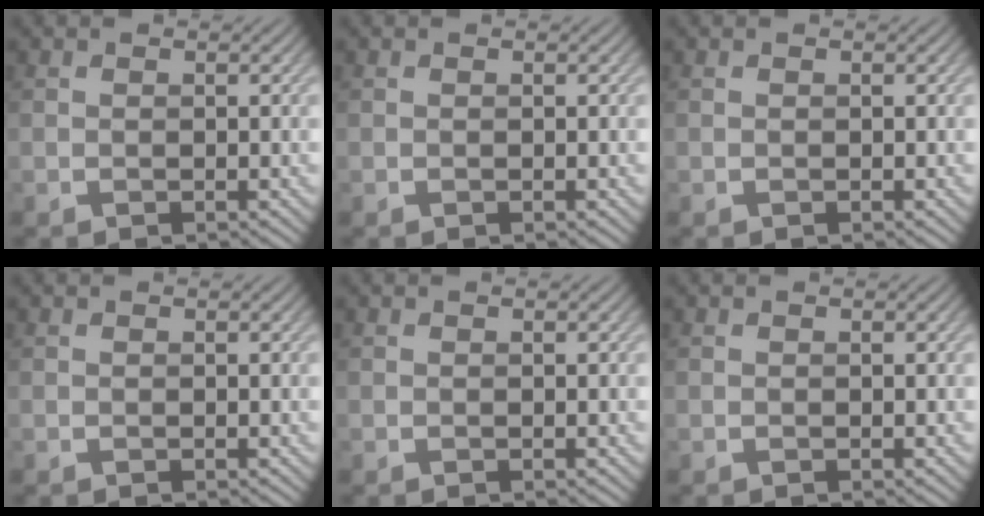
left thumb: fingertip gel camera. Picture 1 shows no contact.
{"total": 0.0}
{"total": 0.0}
{"total": 0.0}
{"total": 0.0}
{"total": 0.0}